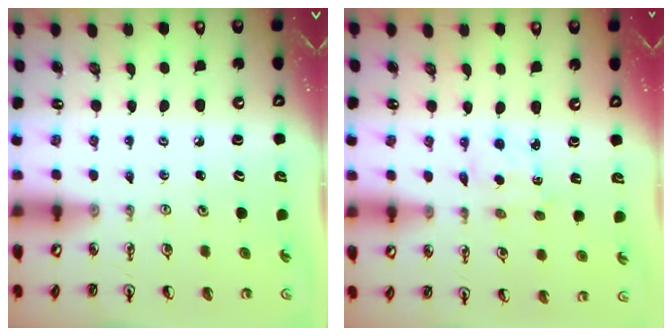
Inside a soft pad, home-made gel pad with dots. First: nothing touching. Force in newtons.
{"total": 2.5, "press": 2.4, "slide": 0.6}